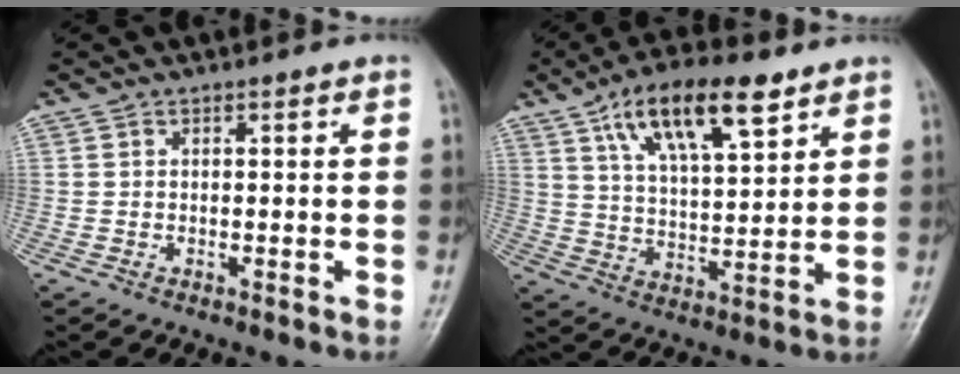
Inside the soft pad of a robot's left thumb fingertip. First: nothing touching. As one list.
[{"total": 15.5, "force": [8.6, 5.8, 11.5], "torque": [-0.171, -0.027, 0.152]}]